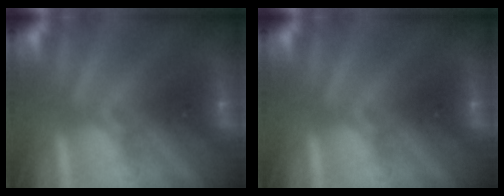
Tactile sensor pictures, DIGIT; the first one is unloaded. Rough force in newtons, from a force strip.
{"total": 0.0}